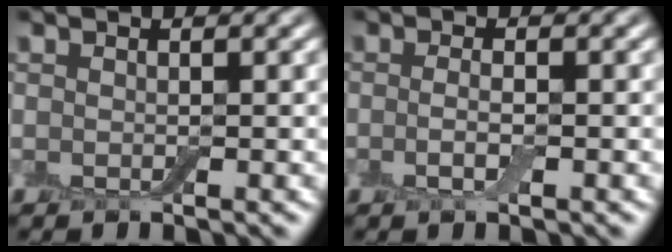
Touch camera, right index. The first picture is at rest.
{"total": 1.6, "force": [-0.4, 0.5, 1.5], "torque": [-0.032, -0.005, -0.012]}